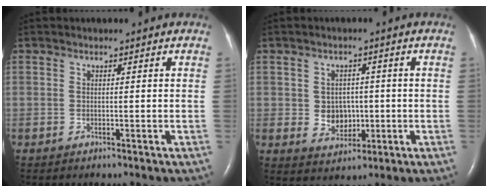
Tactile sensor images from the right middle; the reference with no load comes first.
{"total": 4.7, "force": [-0.2, 3.9, 2.7], "torque": [-0.041, 0.007, 0.007]}